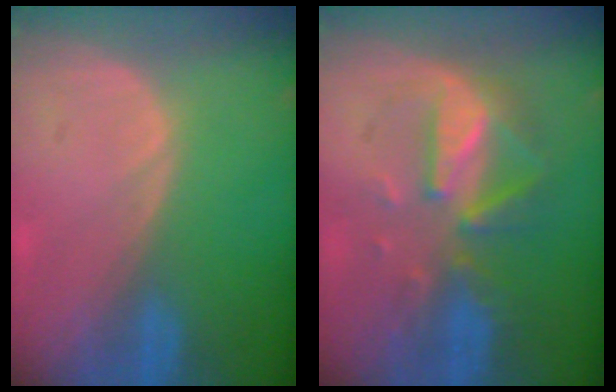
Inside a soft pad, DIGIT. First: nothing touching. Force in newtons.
{"total": 8.1, "press": 7.6, "slide": 2.6}